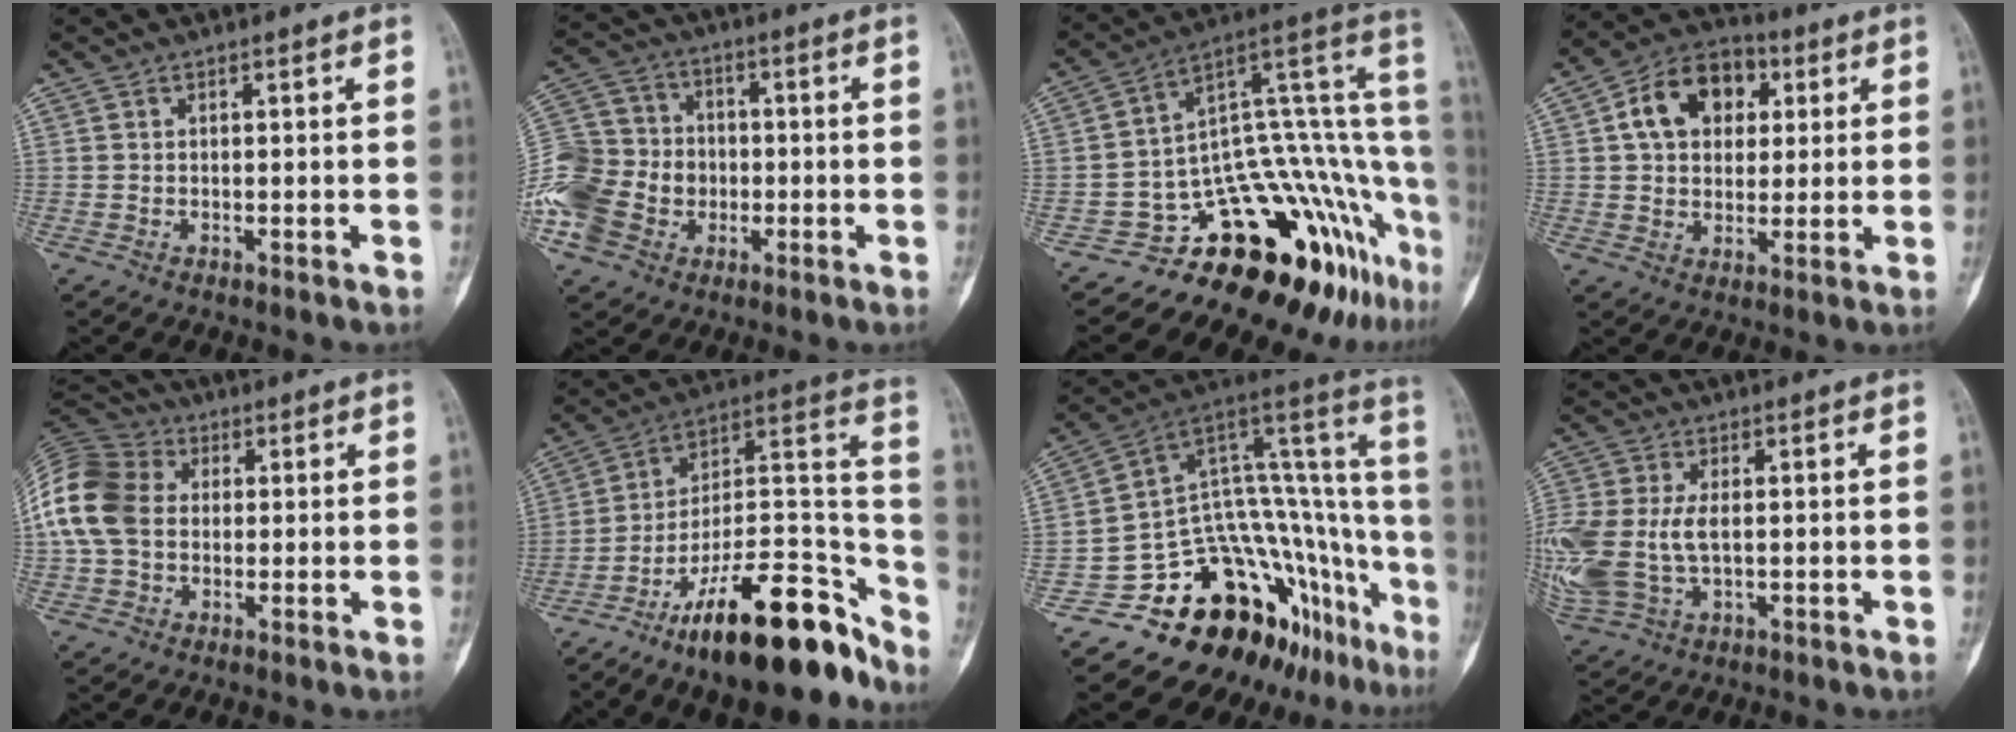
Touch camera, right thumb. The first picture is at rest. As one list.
[{"total": 17.4, "force": [-4.3, 14.3, 8.9], "torque": [-0.184, 0.029, -0.077]}, {"total": 19.0, "force": [-12.0, 6.8, 13.0], "torque": [-0.076, 0.154, -0.180]}, {"total": 13.0, "force": [3.5, 9.5, 8.2], "torque": [-0.104, 0.009, 0.048]}, {"total": 14.5, "force": [1.2, 11.1, 9.3], "torque": [-0.192, 0.029, 0.016]}, {"total": 26.2, "force": [-17.5, 8.7, 17.4], "torque": [-0.190, 0.120, -0.281]}, {"total": 22.9, "force": [-16.1, 10.6, 12.5], "torque": [-0.051, 0.162, -0.232]}, {"total": 16.7, "force": [-0.7, 10.5, 12.9], "torque": [-0.342, -0.005, 0.003]}]